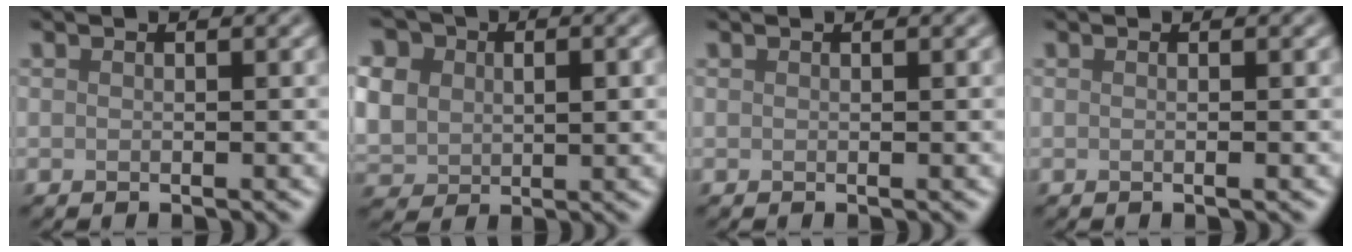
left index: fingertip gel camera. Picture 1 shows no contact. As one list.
[{"total": 10.6, "force": [2.7, 8.6, 5.6], "torque": [-0.121, 0.025, 0.042]}, {"total": 0.0}, {"total": 1.2, "force": [0.1, 0.5, 1.1], "torque": [-0.006, -0.007, -0.008]}]